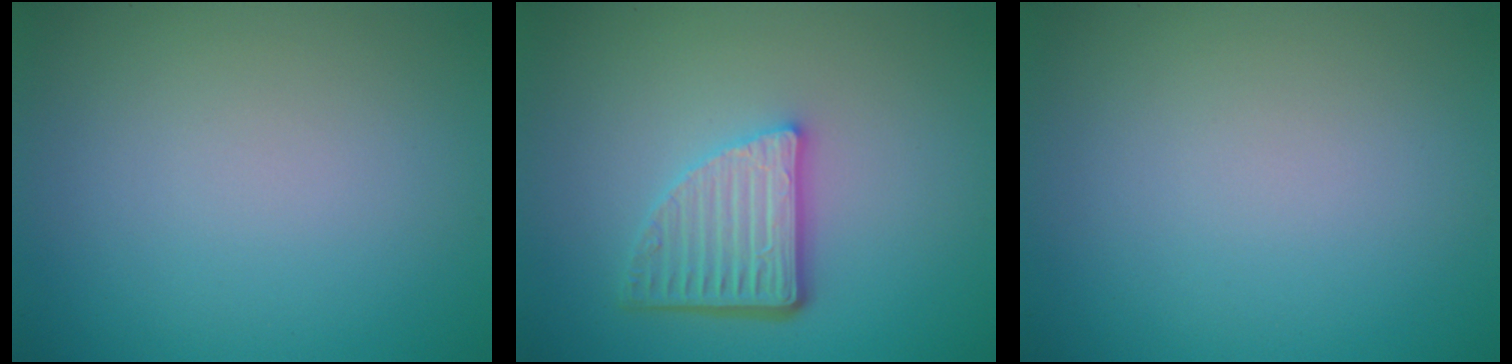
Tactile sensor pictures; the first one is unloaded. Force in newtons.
{"total": 4.6, "press": 3.4, "slide": 3.1}
{"total": 0.0}